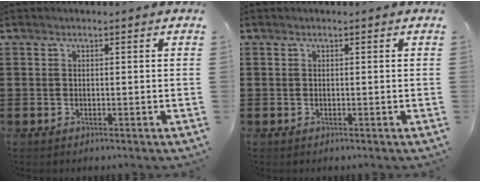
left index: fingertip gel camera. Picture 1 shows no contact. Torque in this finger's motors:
{"motor_torque": [0.00, 0.00, 0.01, 0.00]}